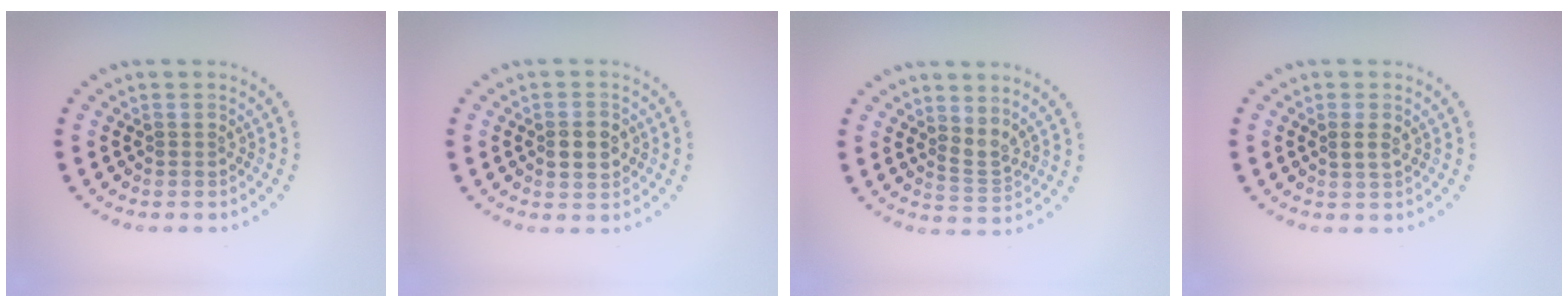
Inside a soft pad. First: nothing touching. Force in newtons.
{"total": 2.6, "press": 2.6, "slide": 0.1}
{"total": 1.7, "press": 1.2, "slide": 1.2}
{"total": 1.2, "press": 1.2, "slide": 0.3}